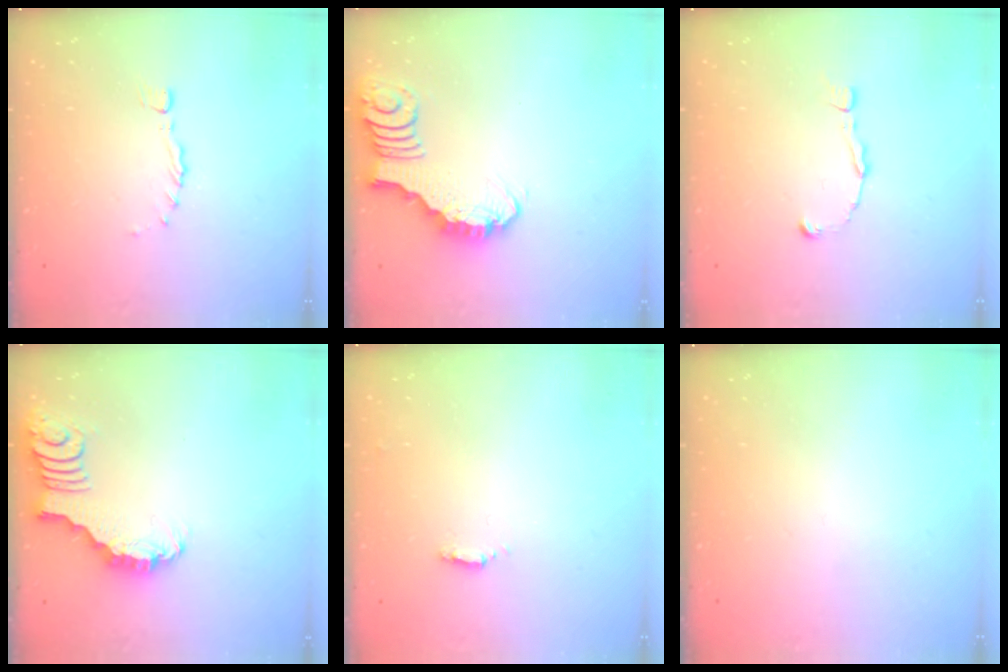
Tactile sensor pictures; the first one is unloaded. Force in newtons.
{"total": 3.2, "press": 3.2, "slide": 0.3}
{"total": 1.8, "press": 1.8, "slide": 0.1}
{"total": 3.1, "press": 3.1, "slide": 0.3}
{"total": 2.0, "press": 2.0, "slide": 0.4}
{"total": 0.0}